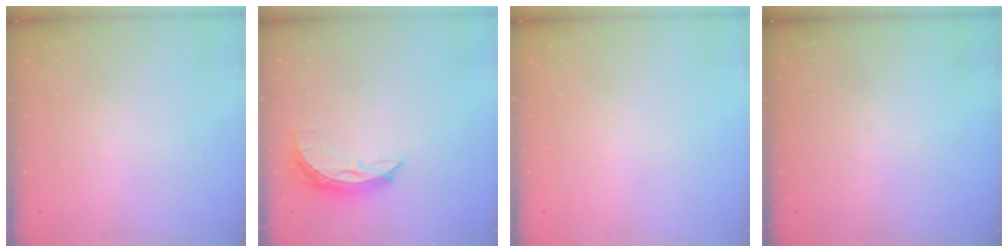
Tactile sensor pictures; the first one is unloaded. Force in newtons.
{"total": 6.8, "press": 6.8, "slide": 0.4}
{"total": 0.0}
{"total": 0.0}